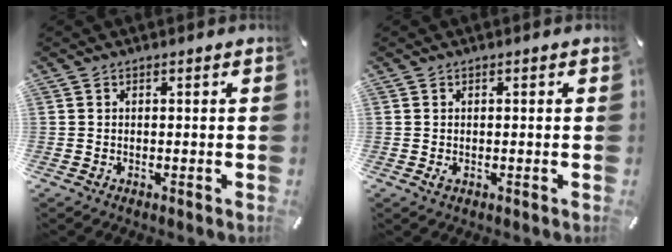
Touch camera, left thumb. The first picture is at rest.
{"total": 1.0, "force": [-0.1, 0.5, 0.8], "torque": [-0.015, 0.000, -0.002]}